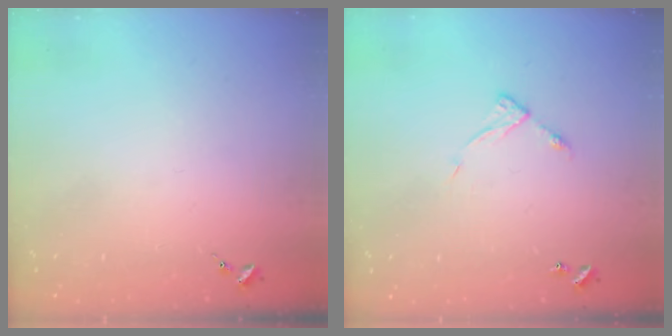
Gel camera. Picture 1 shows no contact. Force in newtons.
{"total": 5.8, "press": 5.7, "slide": 0.6}